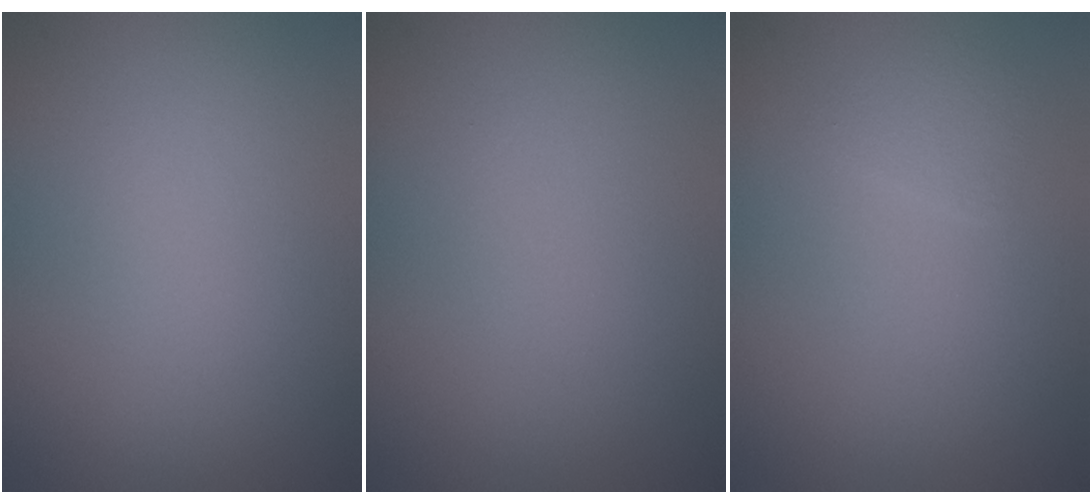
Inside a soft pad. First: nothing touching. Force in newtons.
{"total": 0.0}
{"total": 1.0, "press": 1.0, "slide": 0.0}